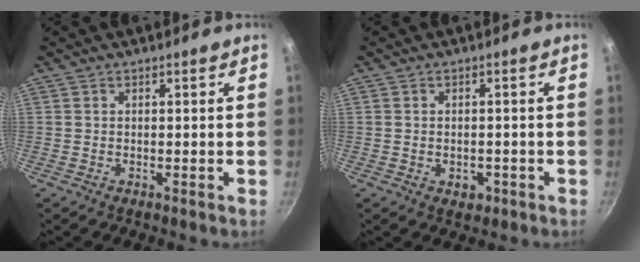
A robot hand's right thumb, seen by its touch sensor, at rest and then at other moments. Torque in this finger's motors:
{"motor_torque": [-0.09, 0.17, -0.43, 0.16, 0.06]}